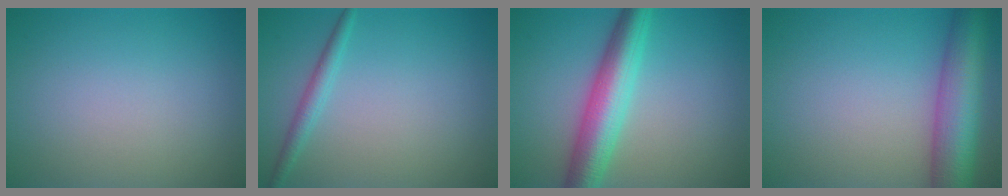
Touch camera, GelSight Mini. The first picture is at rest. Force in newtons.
{"total": 1.7, "press": 1.7, "slide": 0.0}
{"total": 6.3, "press": 6.3, "slide": 0.1}
{"total": 8.4, "press": 8.4, "slide": 0.3}